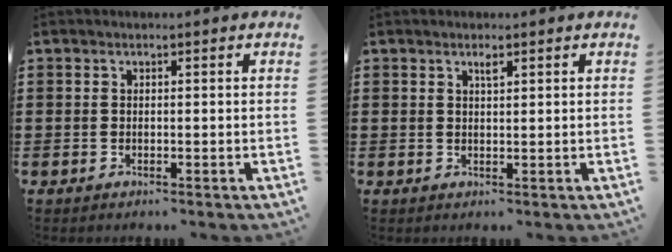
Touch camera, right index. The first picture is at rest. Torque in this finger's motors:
{"motor_torque": [0.16, -0.15, 0.01, 0.00]}